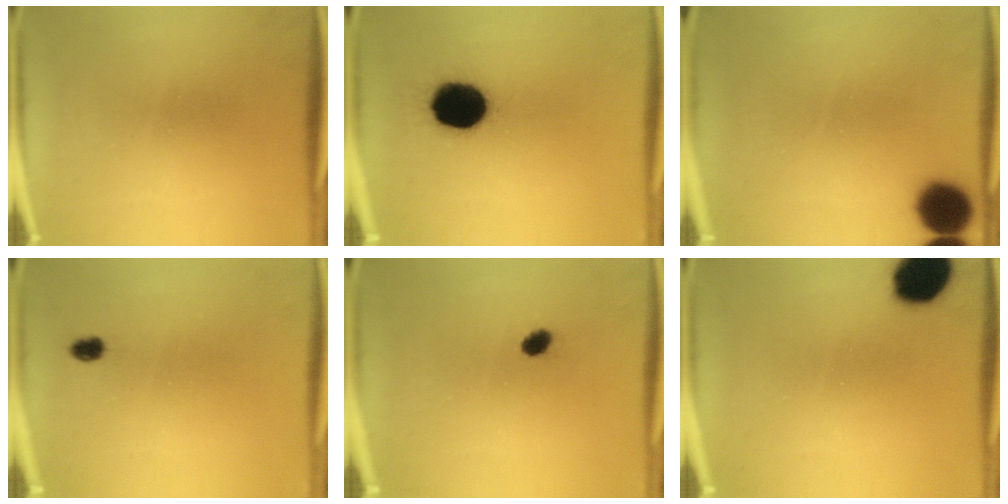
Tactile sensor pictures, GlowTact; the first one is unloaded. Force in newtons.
{"total": 15.7}
{"total": 10.4}
{"total": 1.9}
{"total": 1.7}
{"total": 13.3}